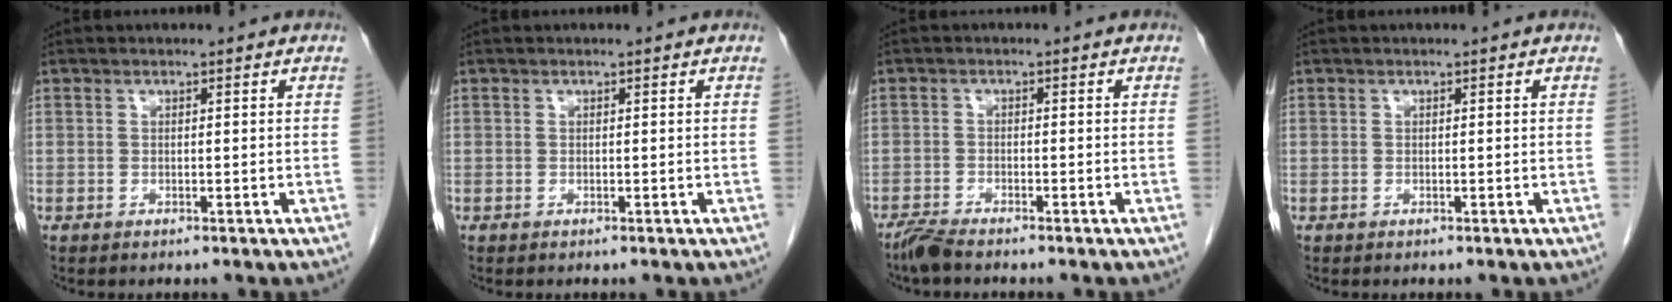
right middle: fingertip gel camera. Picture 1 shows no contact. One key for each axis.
{"total": 0.0}
{"total": 2.5, "fx": -2.3, "fy": 0.1, "fz": 1.1, "tx": -0.030, "ty": -0.008, "tz": -0.046}
{"total": 0.0}